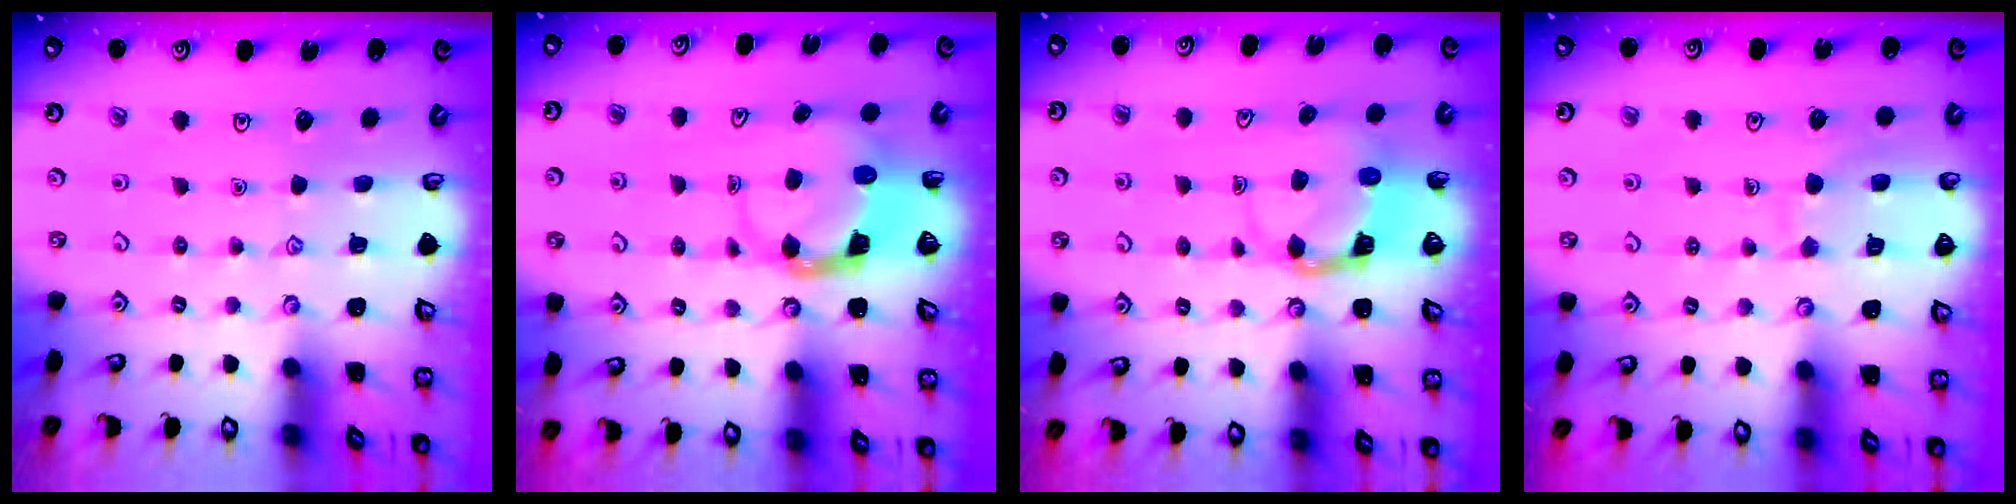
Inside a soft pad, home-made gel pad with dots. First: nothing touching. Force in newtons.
{"total": 3.7, "press": 3.7, "slide": 0.6}
{"total": 4.4, "press": 4.4, "slide": 0.2}
{"total": 7.3, "press": 7.3, "slide": 0.7}